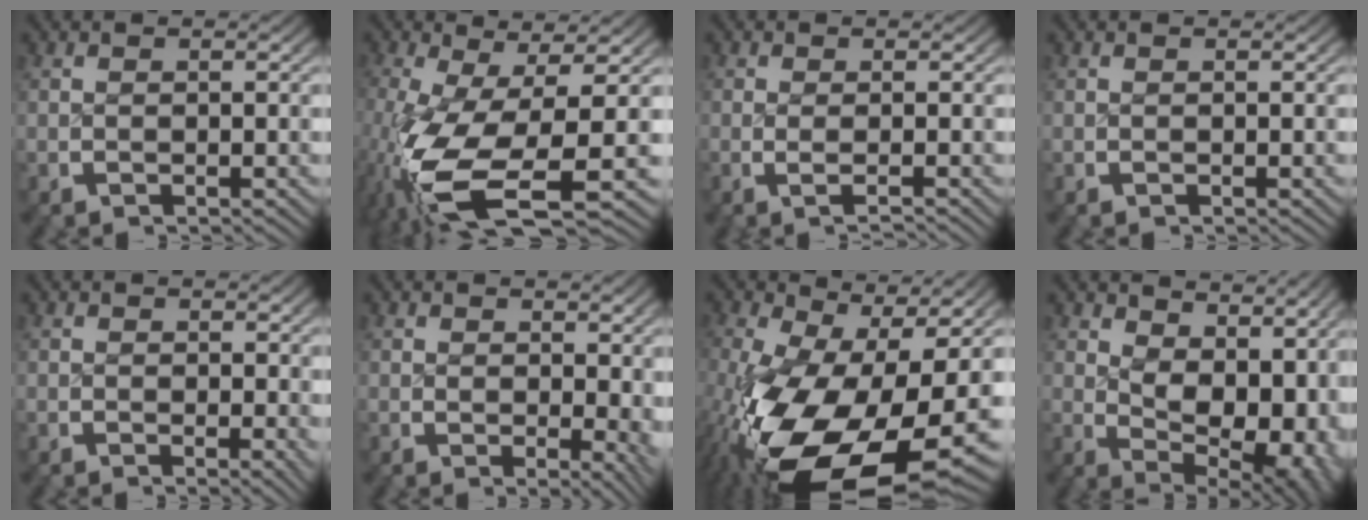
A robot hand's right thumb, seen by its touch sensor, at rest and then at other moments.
{"total": 13.6, "force": [-3.1, 7.5, 10.9], "torque": [-0.254, -0.060, -0.014]}
{"total": 1.3, "force": [-0.5, 0.1, 1.2], "torque": [-0.028, -0.005, -0.009]}
{"total": 0.0}
{"total": 1.0, "force": [0.3, 0.4, 0.9], "torque": [-0.006, -0.005, 0.004]}
{"total": 2.6, "force": [0.6, 1.2, 2.2], "torque": [-0.020, -0.019, 0.014]}
{"total": 20.6, "force": [-3.7, 12.3, 16.1], "torque": [-0.317, -0.091, -0.006]}
{"total": 9.2, "force": [0.9, 5.5, 7.3], "torque": [-0.117, -0.040, 0.036]}